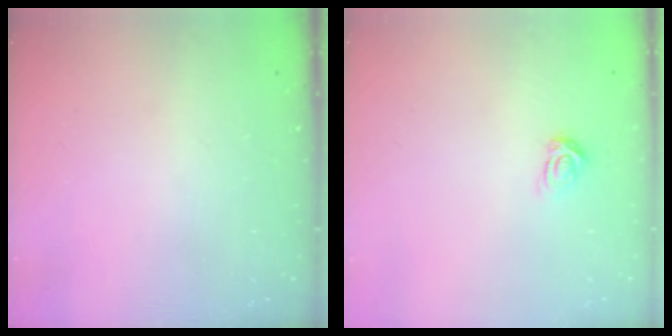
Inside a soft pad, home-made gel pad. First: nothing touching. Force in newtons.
{"total": 3.7, "press": 3.7, "slide": 0.3}